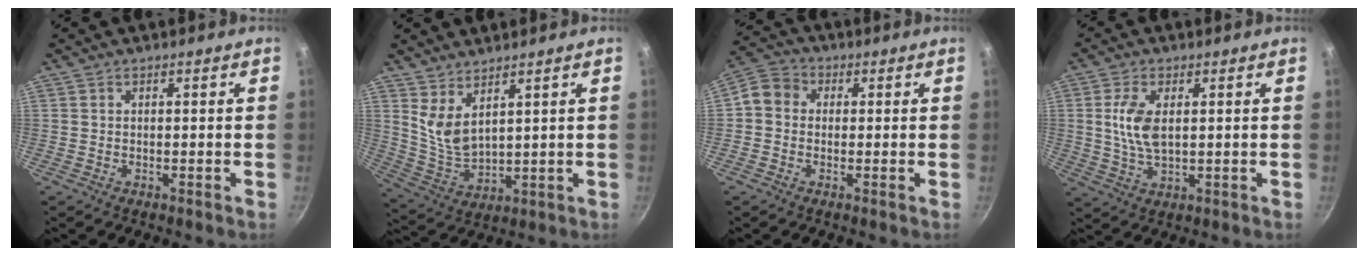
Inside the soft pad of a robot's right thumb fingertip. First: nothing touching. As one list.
[{"total": 7.1, "force": [4.6, 3.0, 4.6], "torque": [-0.079, -0.051, 0.104]}, {"total": 5.6, "force": [-0.1, 4.9, 2.7], "torque": [-0.038, 0.015, -0.025]}, {"total": 7.5, "force": [1.3, 3.9, 6.3], "torque": [-0.126, -0.002, 0.029]}]